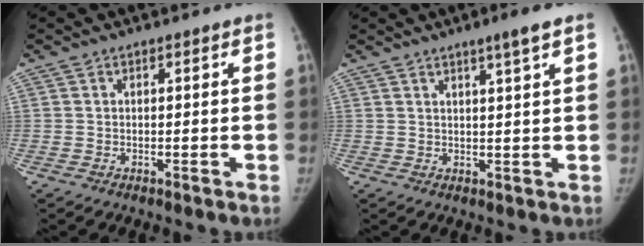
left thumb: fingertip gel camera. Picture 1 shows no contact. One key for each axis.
{"total": 3.8, "fx": 2.3, "fy": -0.2, "fz": 3.0, "tx": -0.048, "ty": -0.013, "tz": 0.038}